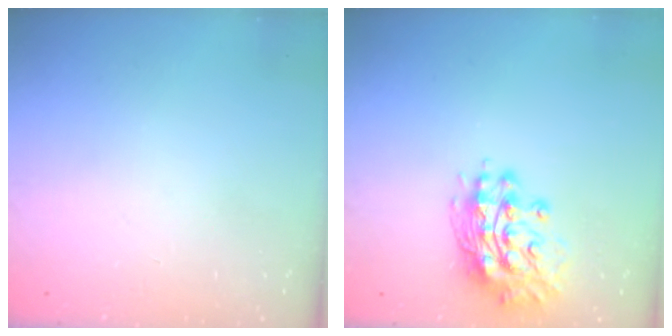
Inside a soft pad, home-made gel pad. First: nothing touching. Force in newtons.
{"total": 13.6, "press": 13.5, "slide": 1.1}